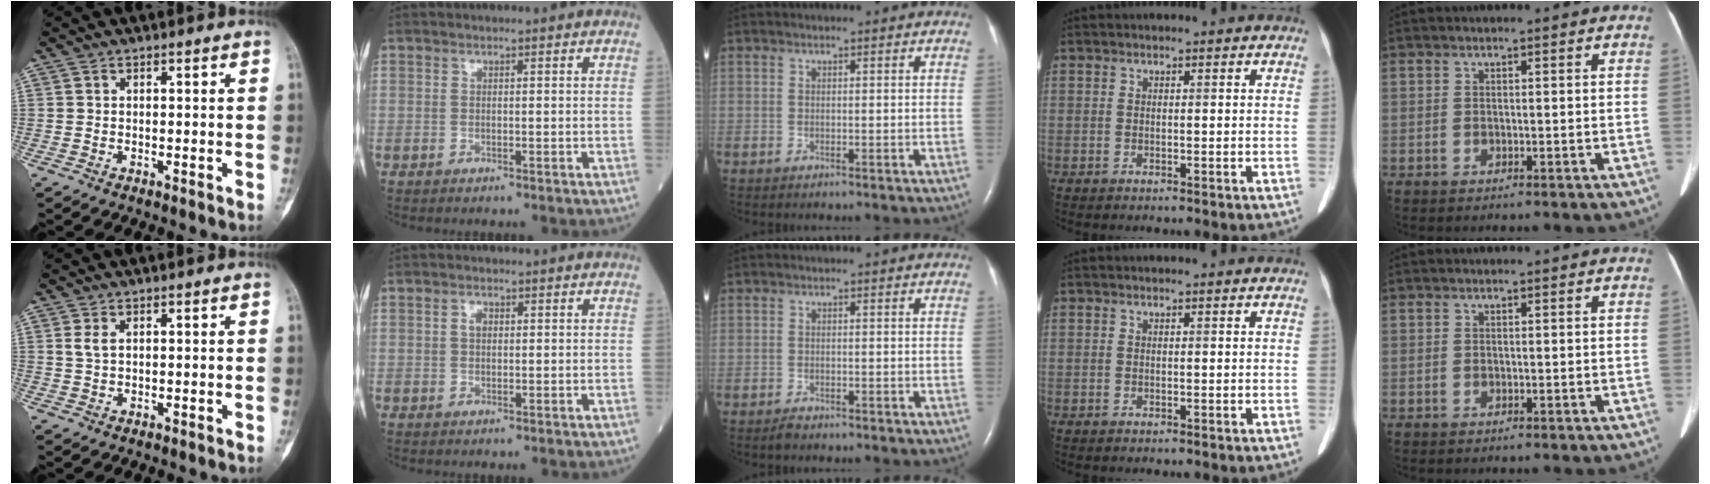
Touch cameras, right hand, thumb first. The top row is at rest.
{"thumb": {"total": 1.9, "force": [0.6, 1.0, 1.4], "torque": [-0.035, 0.006, 0.018]}, "index": {"total": 1.5, "force": [0.4, 1.0, 1.1], "torque": [-0.019, 0.003, 0.005]}, "middle": {"total": 1.0, "force": [-0.9, 0.3, 0.3], "torque": [-0.012, -0.002, -0.014]}}